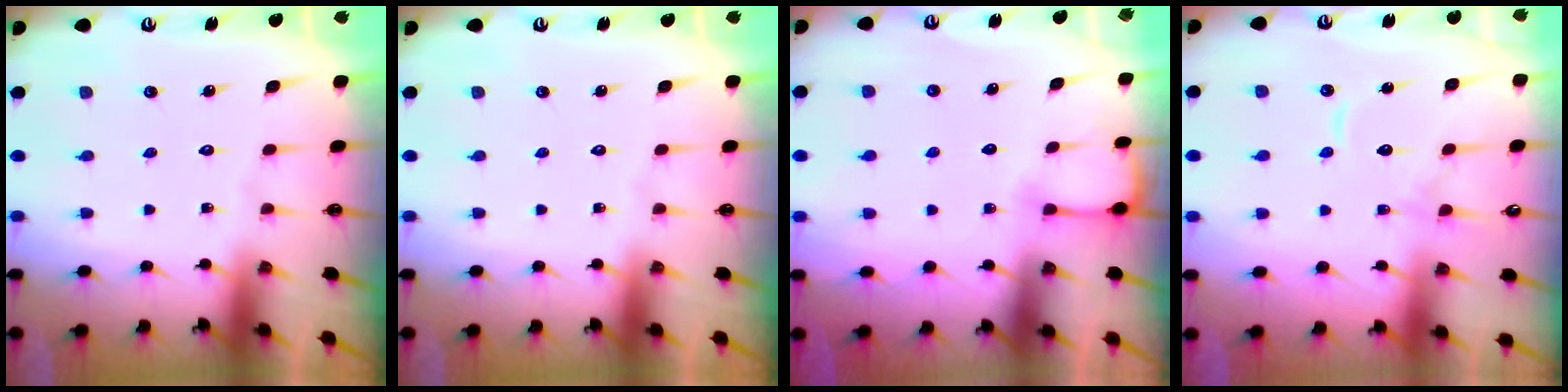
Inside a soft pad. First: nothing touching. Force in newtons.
{"total": 0.0}
{"total": 5.1, "press": 5.1, "slide": 0.3}
{"total": 11.2, "press": 11.2, "slide": 0.9}